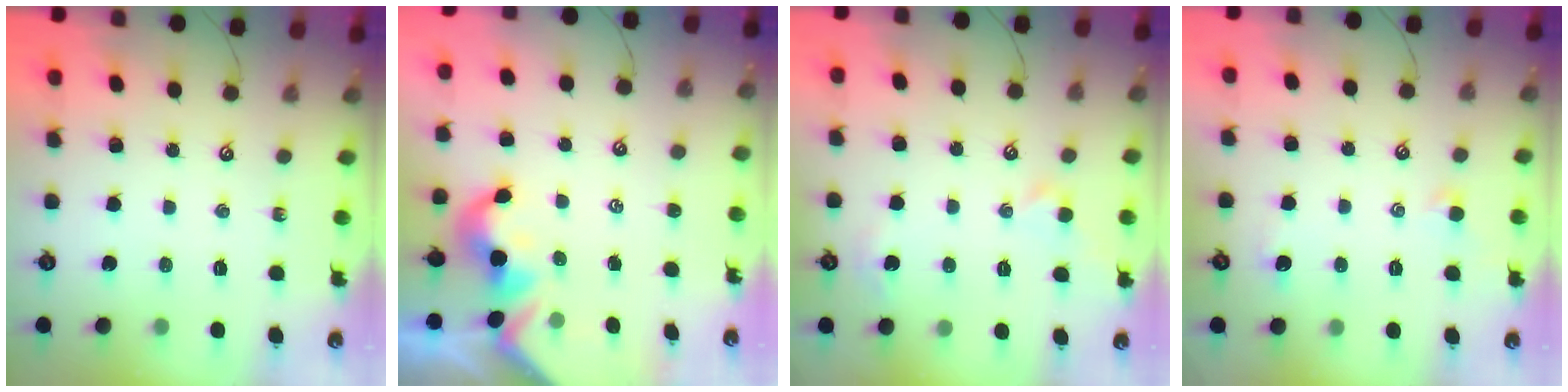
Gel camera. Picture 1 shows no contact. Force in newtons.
{"total": 2.4, "press": 2.4, "slide": 0.3}
{"total": 1.9, "press": 1.9, "slide": 0.5}
{"total": 0.9, "press": 0.6, "slide": 0.6}